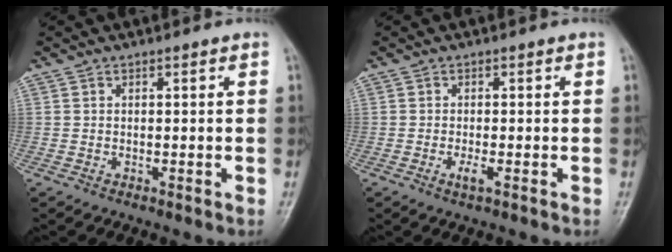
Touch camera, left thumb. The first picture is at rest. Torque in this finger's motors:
{"motor_torque": [-0.04, 0.05, 0.04, 0.01, 0.00]}